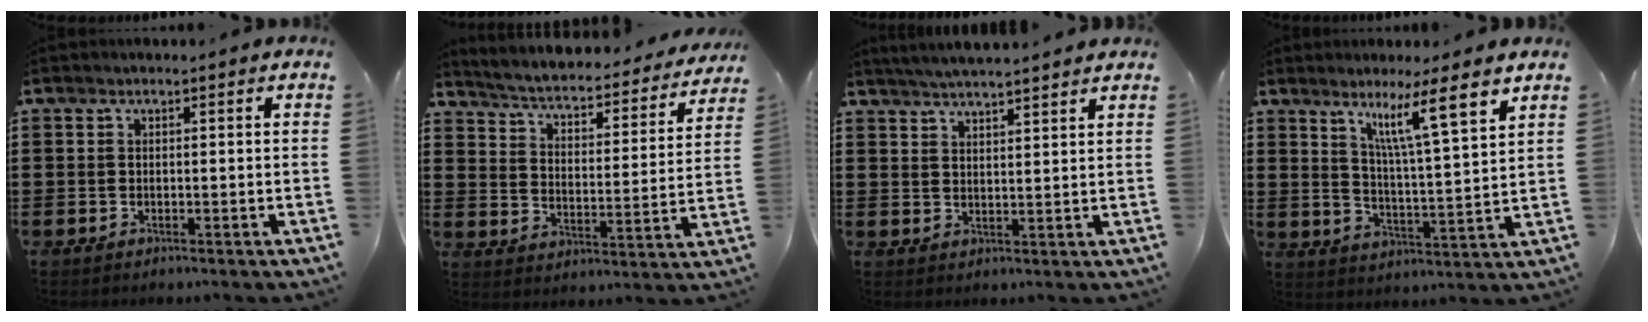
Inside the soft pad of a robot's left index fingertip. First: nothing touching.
{"total": 3.0, "force": [2.8, -0.2, 1.1], "torque": [-0.041, -0.034, 0.036]}
{"total": 3.4, "force": [3.3, -0.6, 0.6], "torque": [-0.023, -0.013, 0.058]}
{"total": 8.7, "force": [5.8, 0.1, 6.5], "torque": [-0.119, -0.034, 0.092]}